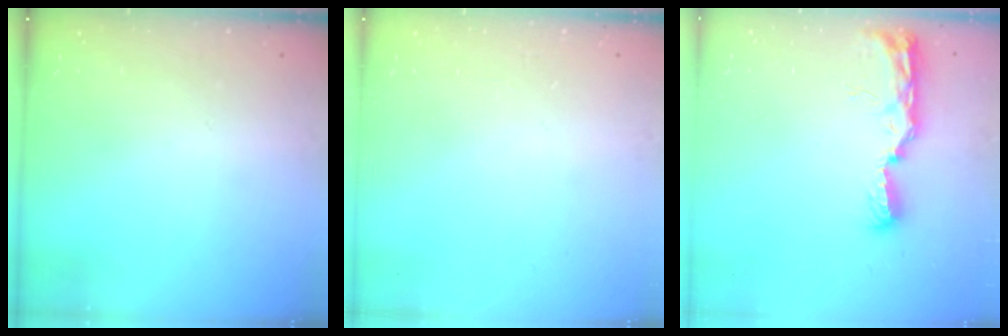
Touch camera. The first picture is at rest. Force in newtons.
{"total": 0.0}
{"total": 11.3, "press": 10.0, "slide": 5.1}